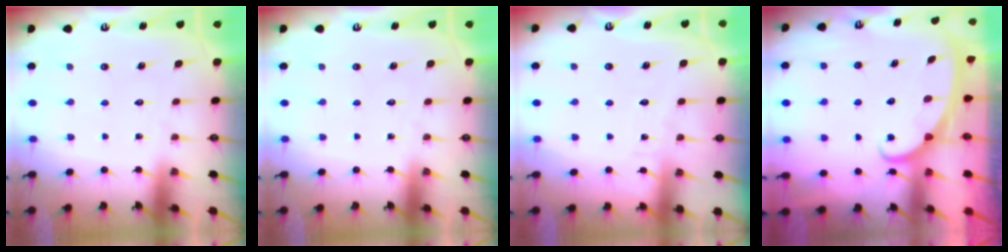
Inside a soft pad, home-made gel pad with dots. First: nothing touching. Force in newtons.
{"total": 0.0}
{"total": 3.9, "press": 3.9, "slide": 0.3}
{"total": 2.3, "press": 2.3, "slide": 0.4}